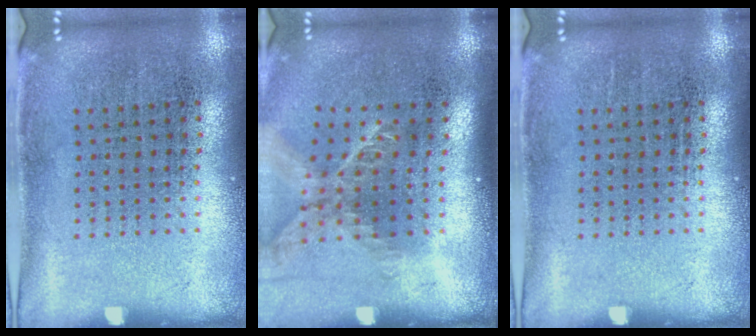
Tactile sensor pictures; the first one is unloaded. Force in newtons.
{"total": 1.7, "press": 1.3, "slide": 1.1}
{"total": 0.0}